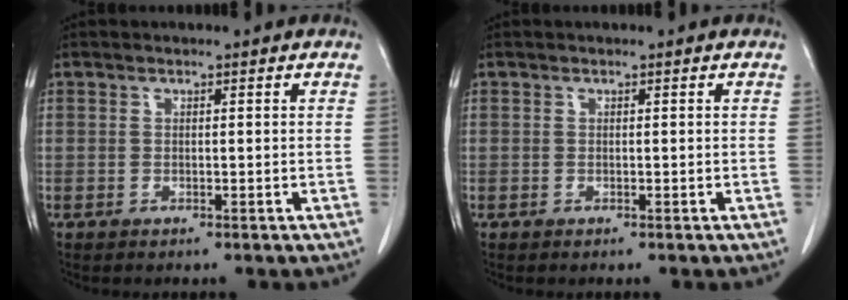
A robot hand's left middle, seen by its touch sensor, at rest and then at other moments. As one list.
[{"total": 0.0}]